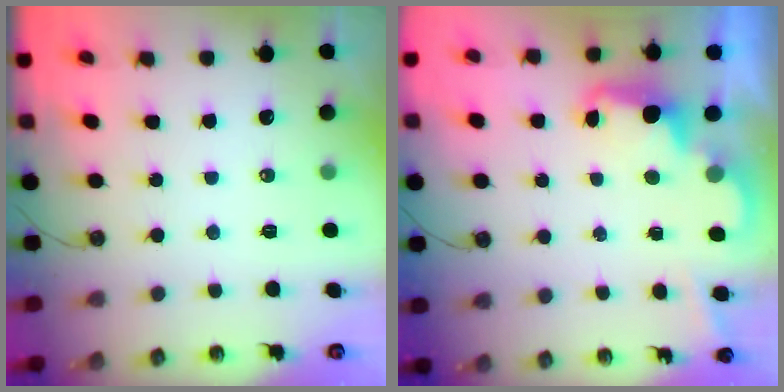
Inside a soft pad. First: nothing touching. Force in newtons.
{"total": 2.4, "press": 2.3, "slide": 0.5}